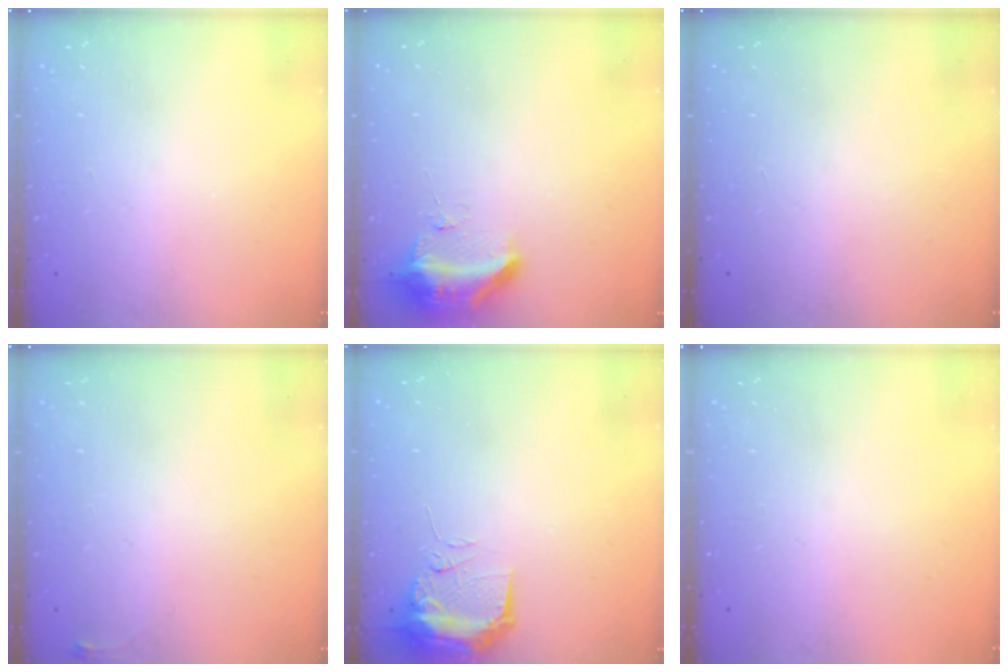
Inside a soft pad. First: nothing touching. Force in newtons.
{"total": 10.0, "press": 10.0, "slide": 0.4}
{"total": 0.0}
{"total": 3.4, "press": 3.4, "slide": 0.5}
{"total": 10.0, "press": 9.9, "slide": 1.6}
{"total": 0.0}